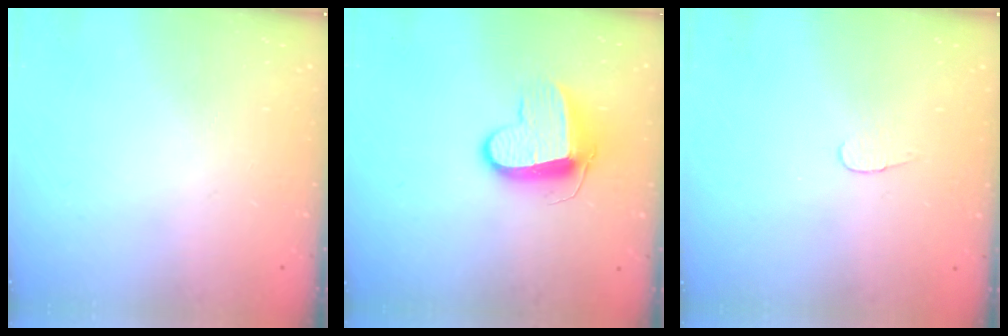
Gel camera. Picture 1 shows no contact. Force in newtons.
{"total": 10.3, "press": 10.3, "slide": 0.5}
{"total": 3.4, "press": 3.4, "slide": 0.4}